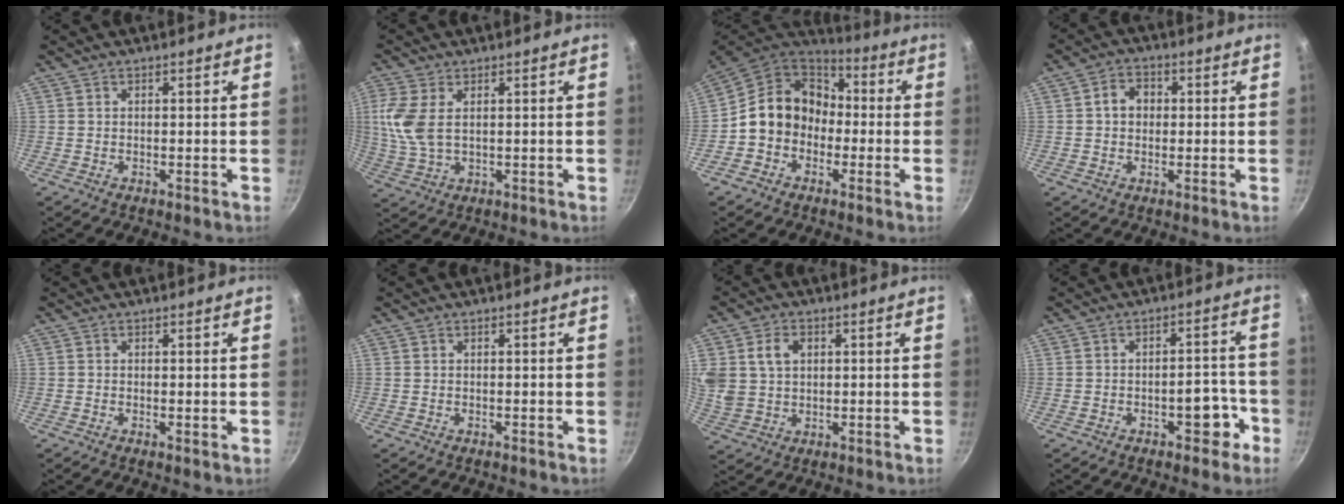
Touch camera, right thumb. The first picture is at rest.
{"total": 7.9, "force": [1.5, 4.3, 6.4], "torque": [-0.142, -0.001, 0.034]}
{"total": 13.7, "force": [-1.5, 11.7, 6.9], "torque": [-0.081, 0.051, -0.042]}
{"total": 4.7, "force": [0.4, 3.8, 2.7], "torque": [-0.023, 0.011, 0.000]}
{"total": 0.6, "force": [0.1, 0.2, 0.6], "torque": [-0.009, -0.004, -0.001]}
{"total": 0.0}
{"total": 9.8, "force": [2.9, 7.6, 5.6], "torque": [-0.106, 0.000, 0.059]}
{"total": 6.5, "force": [-3.1, 3.4, 4.5], "torque": [-0.024, 0.036, -0.033]}